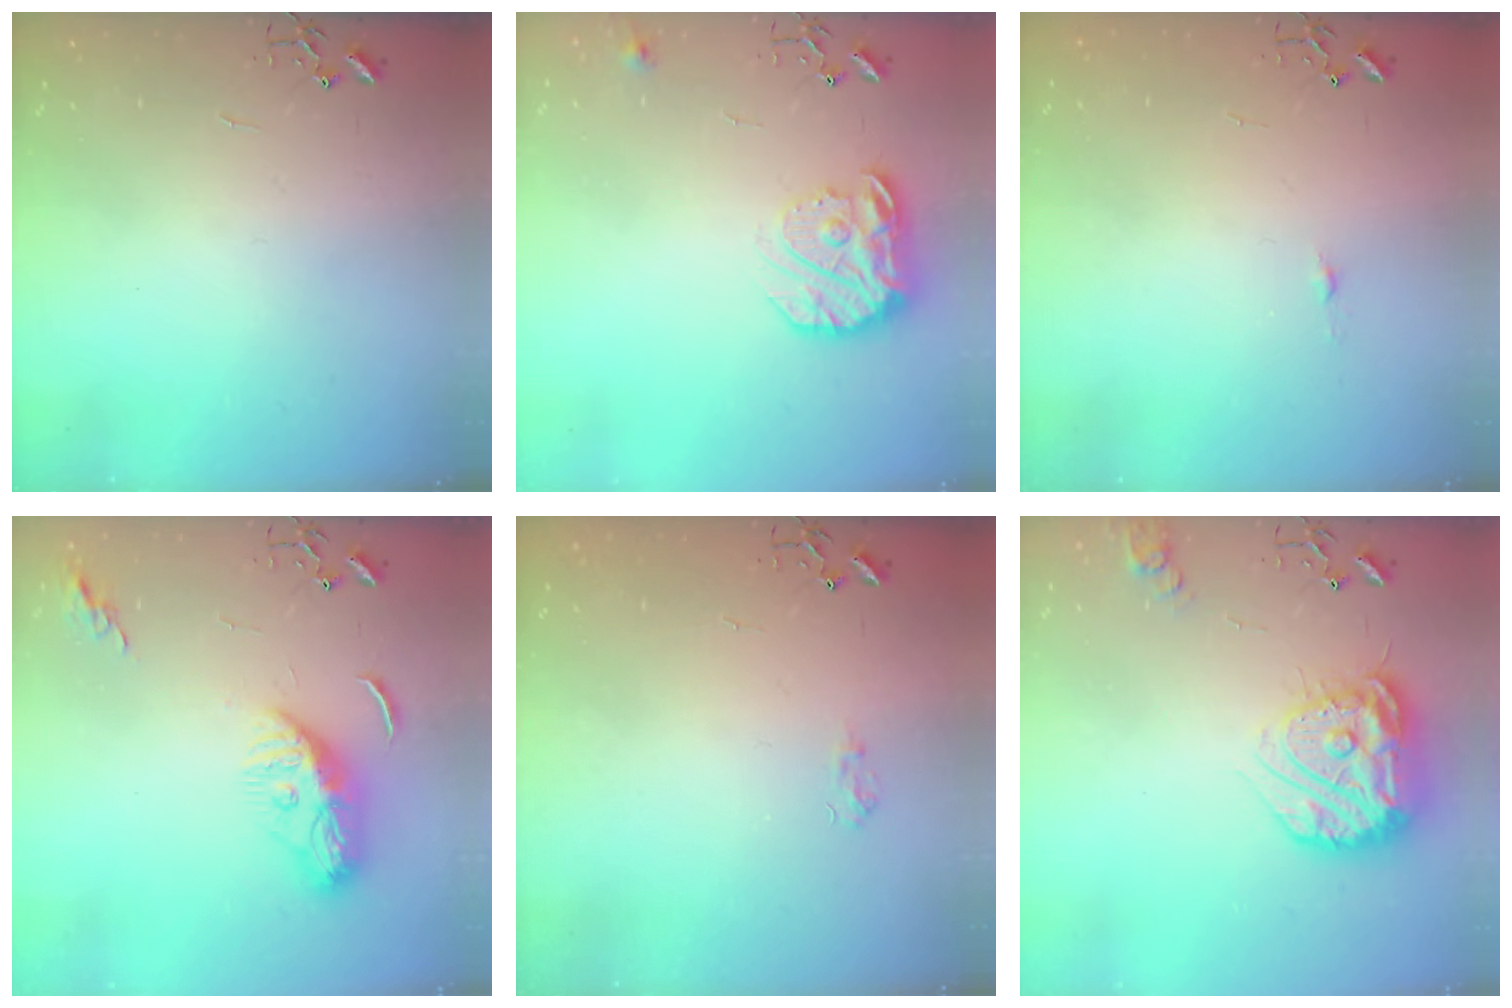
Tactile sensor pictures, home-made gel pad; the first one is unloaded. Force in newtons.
{"total": 16.2, "press": 16.1, "slide": 1.4}
{"total": 3.3, "press": 3.3, "slide": 0.4}
{"total": 9.4, "press": 9.4, "slide": 1.0}
{"total": 5.7, "press": 5.7, "slide": 0.6}
{"total": 19.8, "press": 19.7, "slide": 2.0}